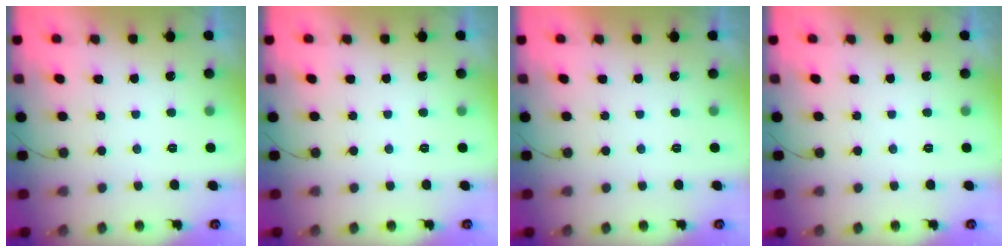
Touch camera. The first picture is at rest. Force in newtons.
{"total": 0.0}
{"total": 1.7, "press": 1.7, "slide": 0.0}
{"total": 0.0}